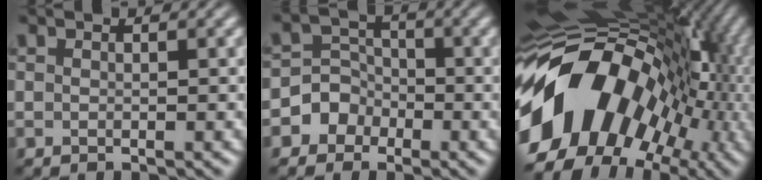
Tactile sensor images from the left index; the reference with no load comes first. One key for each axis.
{"total": 3.4, "fx": -1.9, "fy": 2.9, "fz": 0.0, "tx": 0.029, "ty": 0.011, "tz": -0.045}
{"total": 16.3, "fx": -2.5, "fy": 11.4, "fz": 11.4, "tx": -0.201, "ty": 0.026, "tz": -0.061}